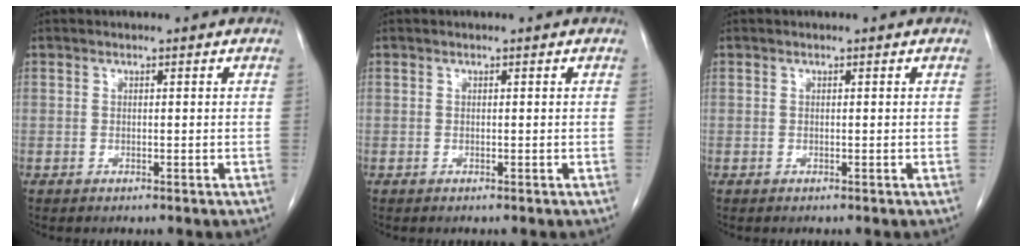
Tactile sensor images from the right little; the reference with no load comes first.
{"total": 0.0}
{"total": 0.0}